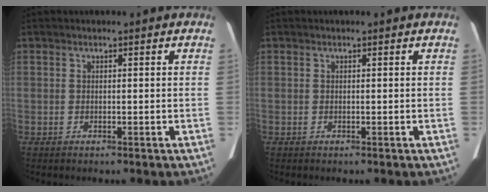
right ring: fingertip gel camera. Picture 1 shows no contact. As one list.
[{"total": 0.0}]